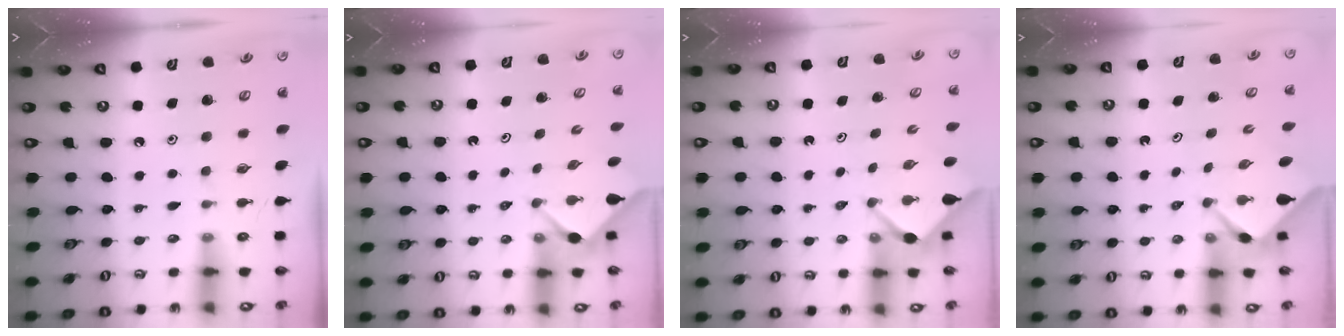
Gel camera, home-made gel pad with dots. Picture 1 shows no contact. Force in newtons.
{"total": 2.9, "press": 2.8, "slide": 0.4}
{"total": 2.6, "press": 2.5, "slide": 0.3}
{"total": 2.3, "press": 2.2, "slide": 0.3}